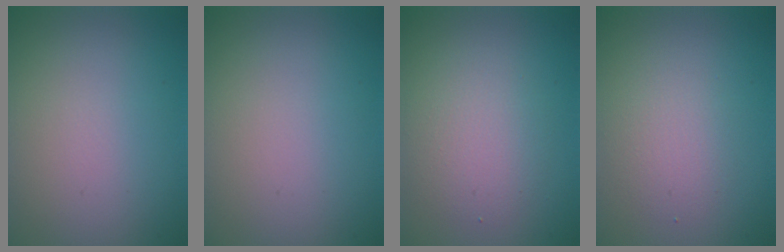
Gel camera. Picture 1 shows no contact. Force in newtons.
{"total": 0.0}
{"total": 3.0, "press": 3.0, "slide": 0.1}
{"total": 2.2, "press": 2.2, "slide": 0.1}